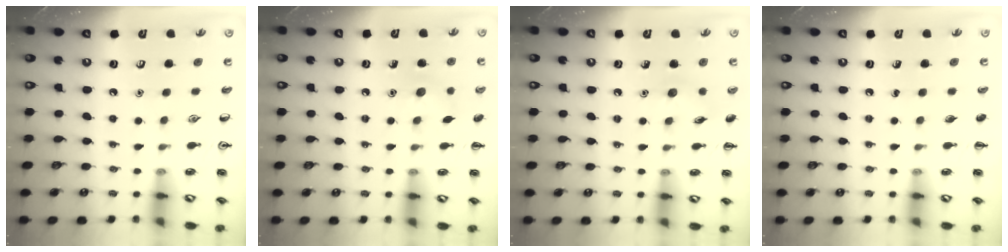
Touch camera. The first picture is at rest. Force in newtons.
{"total": 7.0, "press": 6.7, "slide": 1.8}
{"total": 6.9, "press": 6.6, "slide": 1.7}
{"total": 0.0}